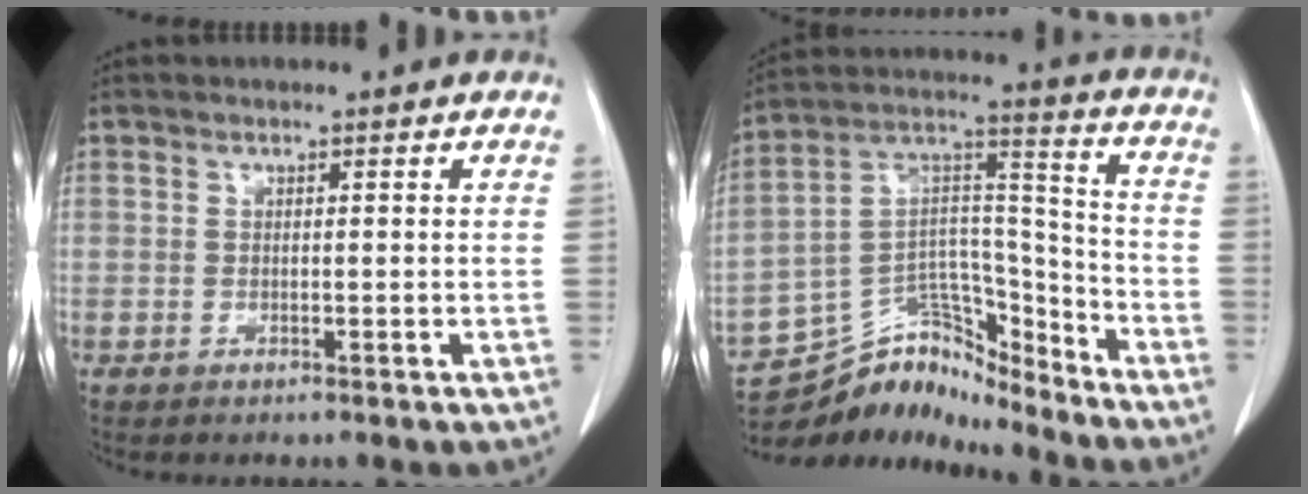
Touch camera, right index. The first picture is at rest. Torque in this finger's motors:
{"motor_torque": [-1.26, -0.24, -0.51, -0.16]}